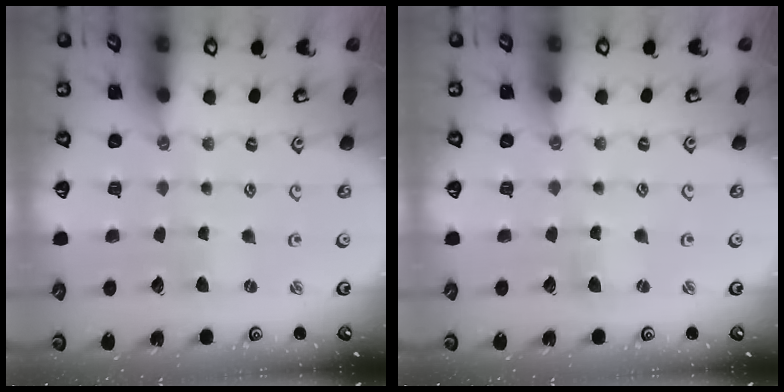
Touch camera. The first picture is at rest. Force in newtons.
{"total": 0.7, "press": 0.7, "slide": 0.1}